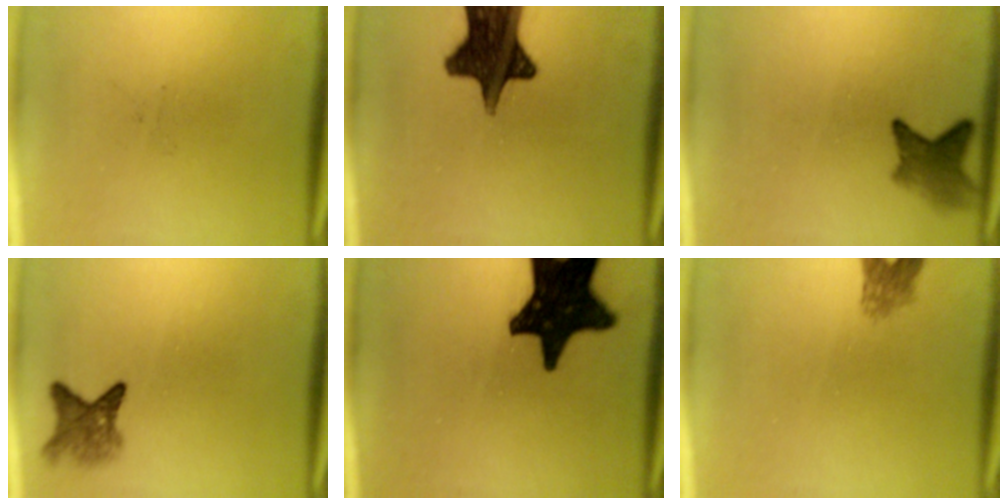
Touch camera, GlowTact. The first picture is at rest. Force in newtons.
{"total": 15.3}
{"total": 4.1}
{"total": 3.9}
{"total": 18.2}
{"total": 2.4}